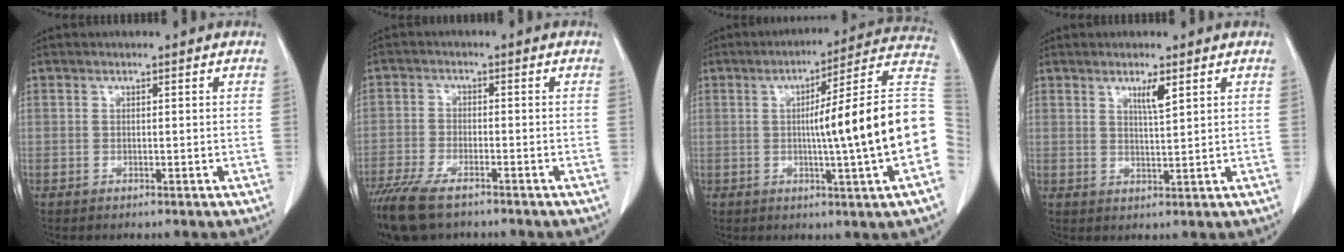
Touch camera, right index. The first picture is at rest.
{"total": 9.9, "force": [-7.5, 2.9, 5.8], "torque": [-0.106, -0.022, -0.128]}
{"total": 19.1, "force": [-1.7, -1.1, 19.0], "torque": [-0.197, 0.026, -0.032]}
{"total": 3.0, "force": [1.7, 0.1, 2.5], "torque": [-0.045, -0.005, 0.031]}